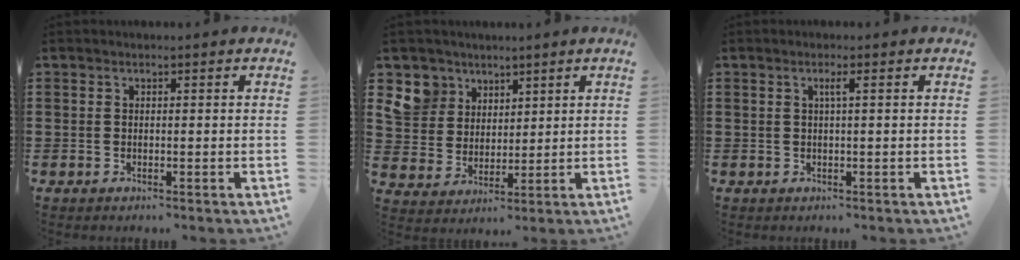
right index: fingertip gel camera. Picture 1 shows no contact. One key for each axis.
{"total": 7.5, "fx": 4.3, "fy": 6.1, "fz": 1.0, "tx": -0.070, "ty": -0.005, "tz": 0.084}
{"total": 1.4, "fx": 0.3, "fy": -0.2, "fz": 1.4, "tx": -0.024, "ty": -0.001, "tz": 0.002}